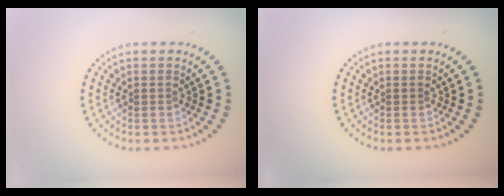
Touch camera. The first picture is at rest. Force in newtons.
{"total": 0.0}